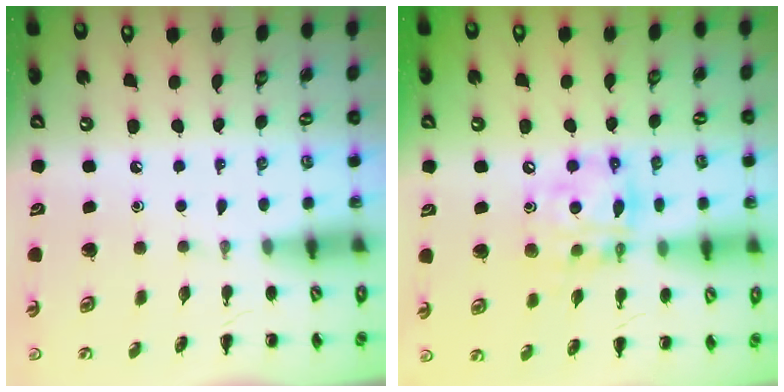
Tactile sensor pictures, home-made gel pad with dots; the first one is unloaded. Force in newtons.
{"total": 13.7, "press": 13.2, "slide": 3.6}